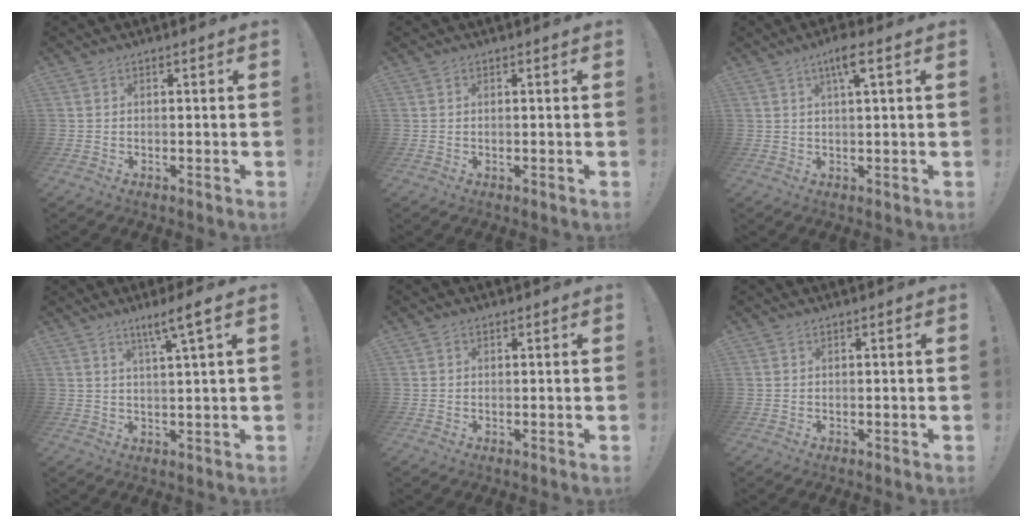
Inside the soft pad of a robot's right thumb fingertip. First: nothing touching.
{"total": 0.0}
{"total": 5.2, "force": [2.4, 0.7, 4.5], "torque": [-0.071, -0.003, 0.033]}
{"total": 5.7, "force": [3.3, -0.7, 4.7], "torque": [-0.076, -0.016, 0.047]}
{"total": 0.6, "force": [0.3, 0.5, 0.1], "torque": [0.007, -0.002, 0.005]}
{"total": 0.0}